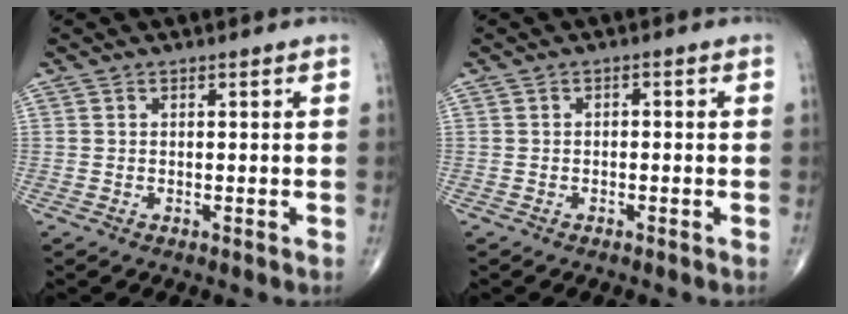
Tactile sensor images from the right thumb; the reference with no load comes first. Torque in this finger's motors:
{"motor_torque": [-0.10, 0.18, 0.08, 0.15, -0.02]}